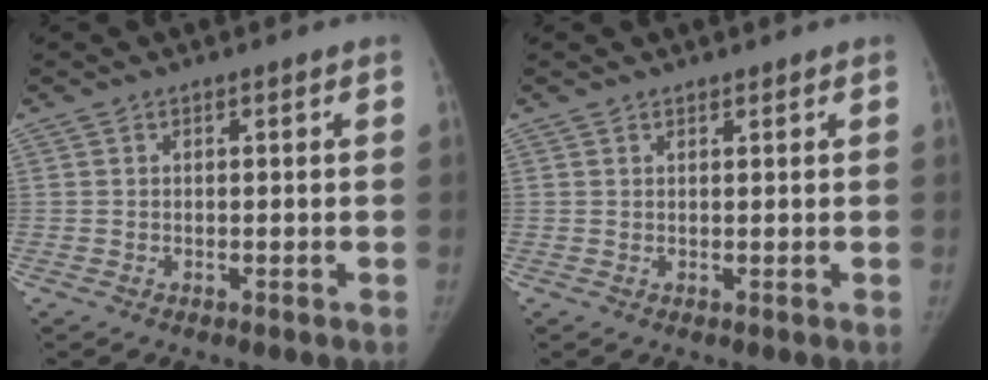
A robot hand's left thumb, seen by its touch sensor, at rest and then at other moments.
{"total": 0.7, "force": [0.6, 0.2, 0.1], "torque": [-0.004, -0.005, 0.010]}